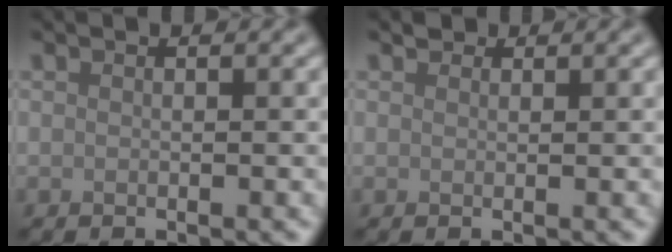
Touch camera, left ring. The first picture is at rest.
{"total": 0.6, "force": [0.5, 0.4, 0.1], "torque": [0.001, -0.002, 0.009]}